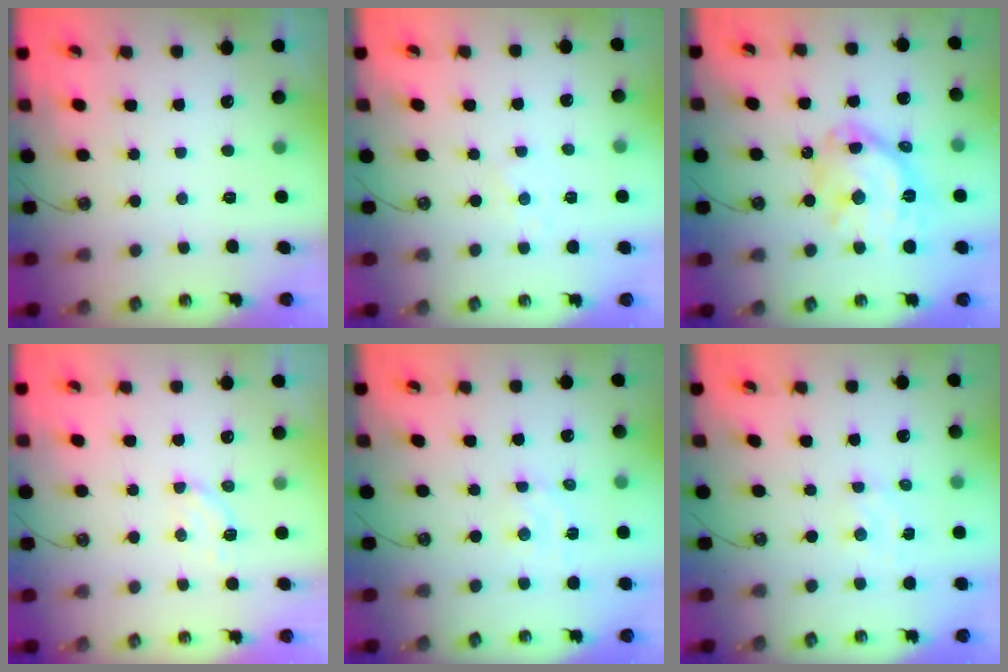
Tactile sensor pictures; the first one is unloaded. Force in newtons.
{"total": 2.8, "press": 2.8, "slide": 0.3}
{"total": 17.6, "press": 17.5, "slide": 1.7}
{"total": 3.6, "press": 3.6, "slide": 0.8}
{"total": 2.9, "press": 2.9, "slide": 0.6}
{"total": 3.7, "press": 3.6, "slide": 0.2}